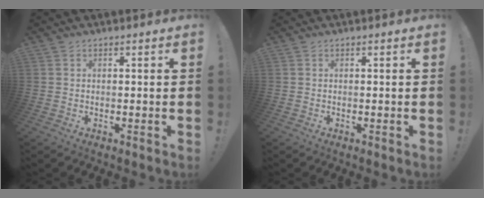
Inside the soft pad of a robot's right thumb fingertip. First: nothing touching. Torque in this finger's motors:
{"motor_torque": [0.00, 0.00, 0.00, 0.00, 0.00]}